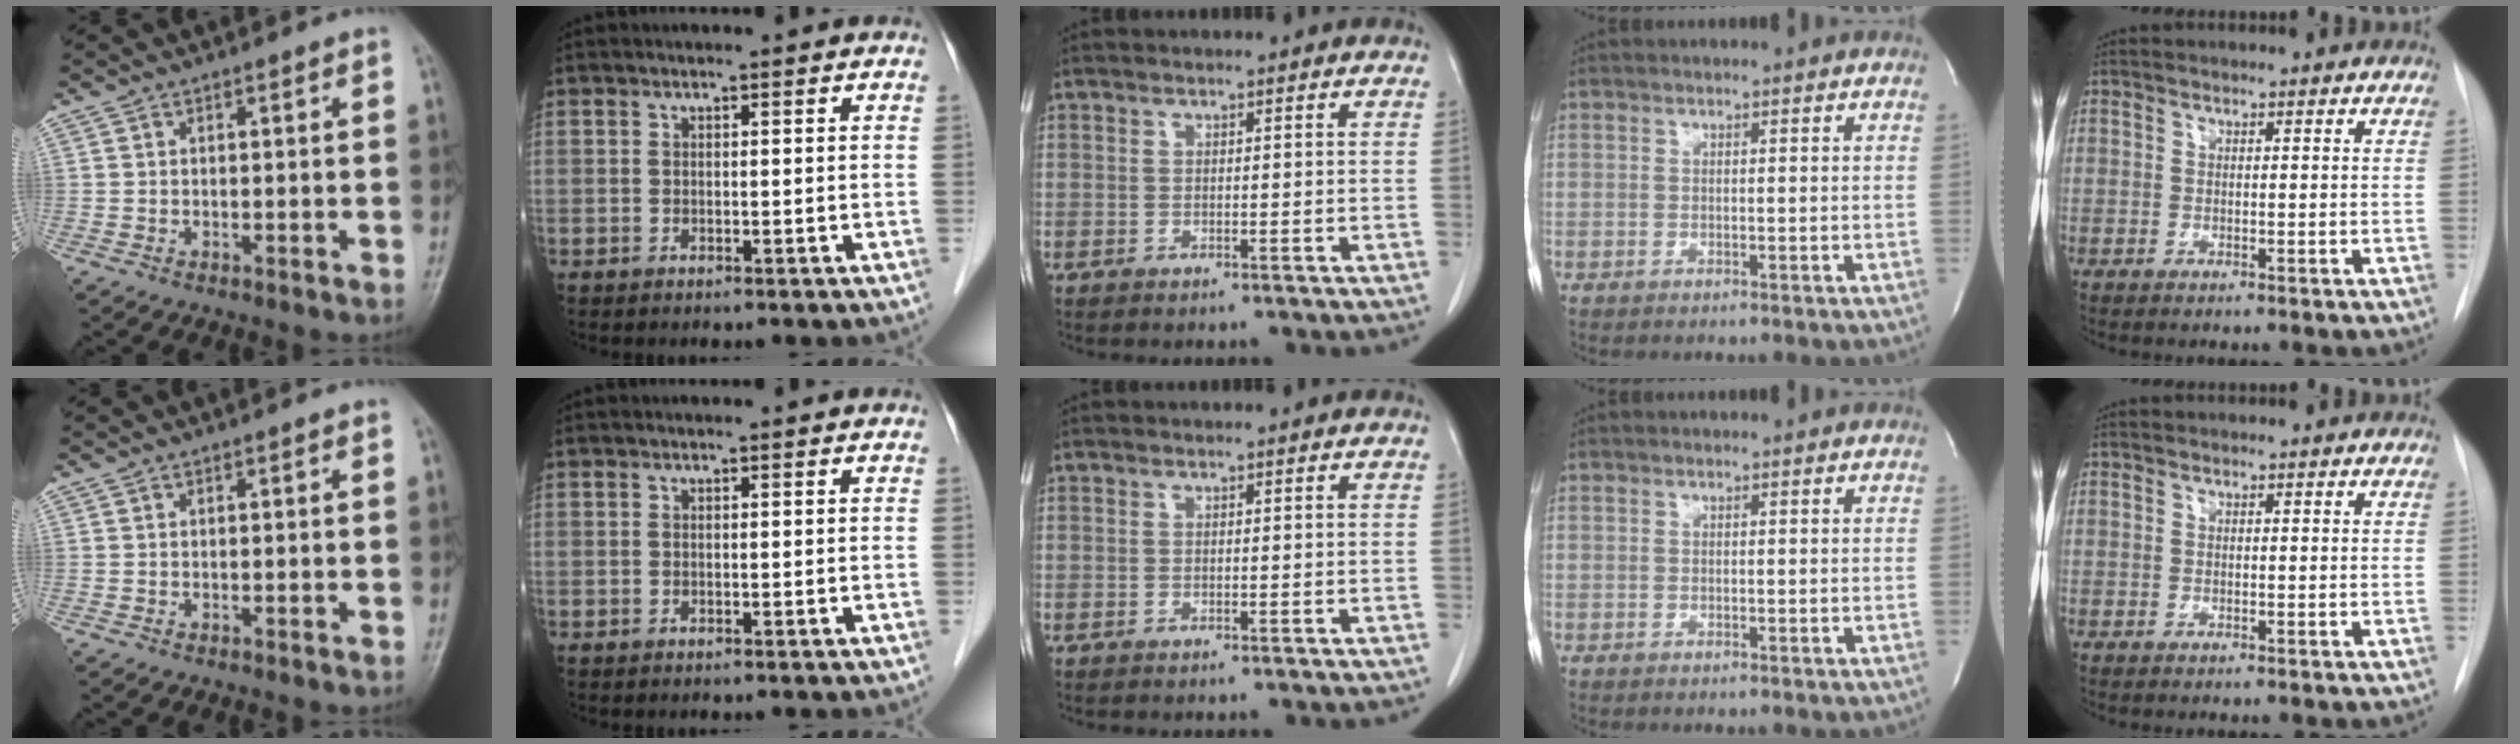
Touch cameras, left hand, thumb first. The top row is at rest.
{}